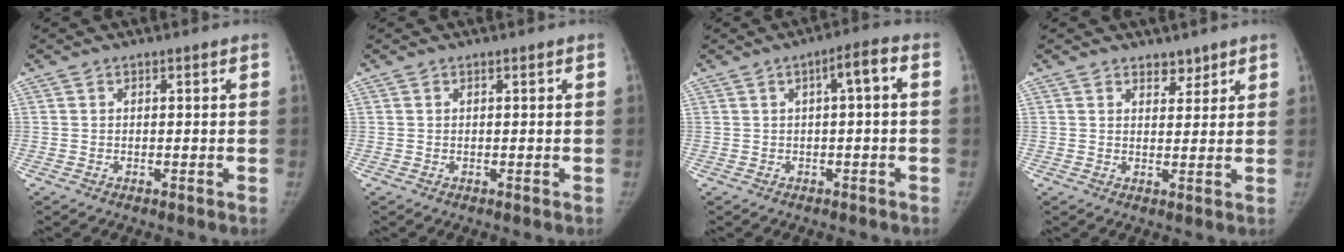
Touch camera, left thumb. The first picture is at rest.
{"total": 0.0}
{"total": 3.7, "force": [0.2, 0.7, 3.7], "torque": [-0.049, 0.023, -0.004]}
{"total": 2.7, "force": [2.1, 1.5, 0.5], "torque": [0.016, -0.014, 0.031]}